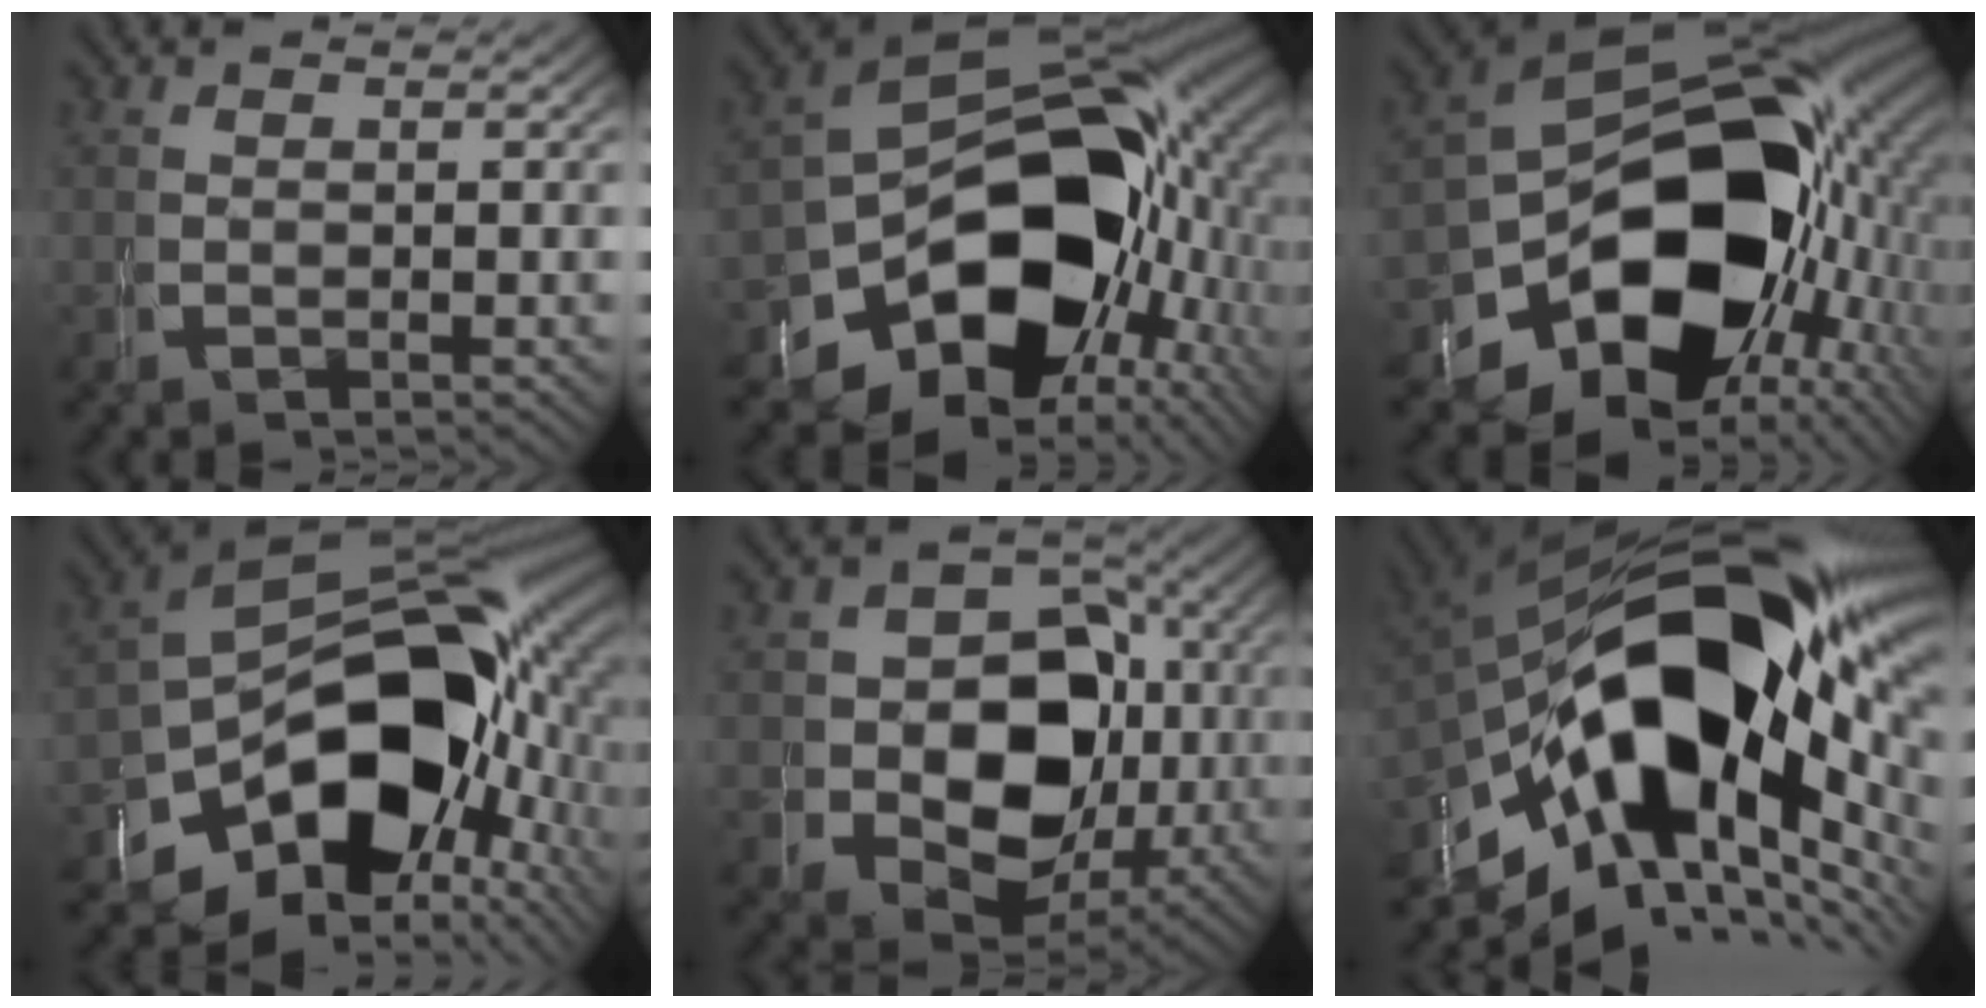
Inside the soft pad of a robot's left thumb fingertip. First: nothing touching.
{"total": 23.5, "force": [-2.1, 15.7, 17.3], "torque": [-0.263, -0.045, -0.024]}
{"total": 26.2, "force": [-1.3, 17.4, 19.5], "torque": [-0.302, -0.055, -0.010]}
{"total": 21.3, "force": [-1.4, 13.7, 16.2], "torque": [-0.234, -0.028, -0.022]}
{"total": 12.3, "force": [-0.6, 9.8, 7.5], "torque": [-0.140, -0.055, 0.011]}
{"total": 25.6, "force": [-0.3, 15.3, 20.6], "torque": [-0.322, -0.029, 0.004]}